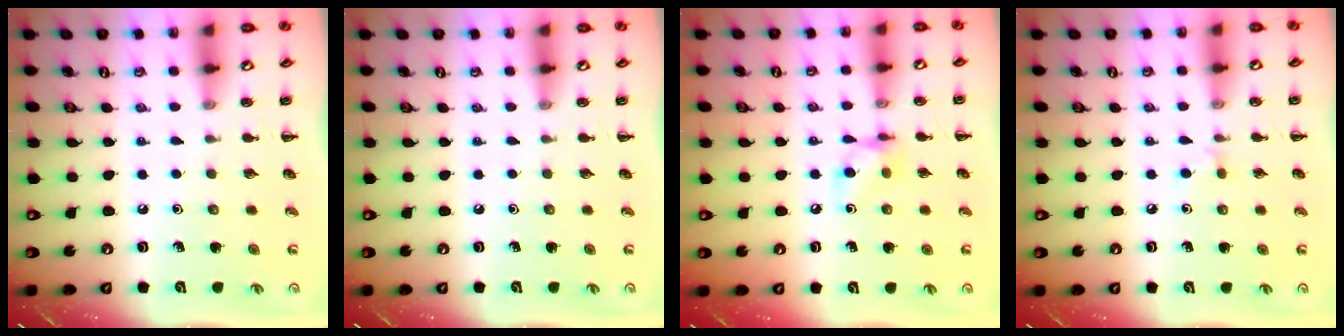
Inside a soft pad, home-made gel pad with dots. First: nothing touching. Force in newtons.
{"total": 0.0}
{"total": 7.1, "press": 7.1, "slide": 0.2}
{"total": 3.9, "press": 3.8, "slide": 1.1}